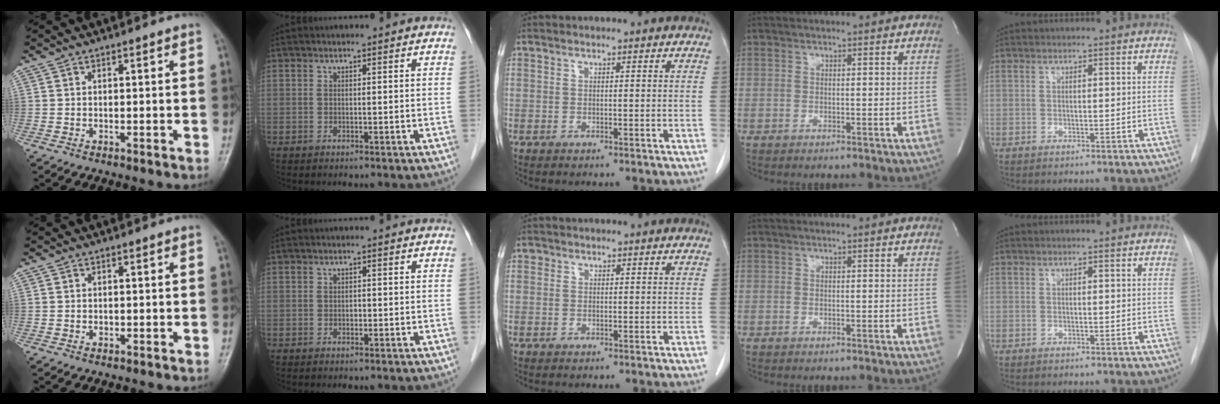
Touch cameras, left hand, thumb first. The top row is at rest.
{"thumb": {"total": 0.6, "force": [0.0, 0.5, 0.3], "torque": [-0.004, 0.000, 0.000]}, "index": {"total": 0.5, "force": [-0.1, 0.4, 0.4], "torque": [-0.005, 0.002, -0.004]}}